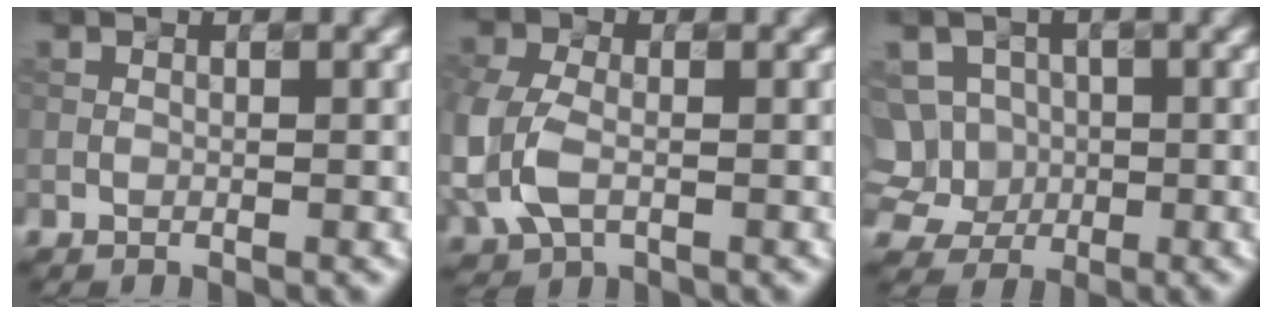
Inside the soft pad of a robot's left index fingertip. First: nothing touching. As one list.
[{"total": 5.1, "force": [-1.0, 3.7, 3.4], "torque": [-0.100, -0.003, -0.023]}, {"total": 5.6, "force": [0.2, 5.4, 1.5], "torque": [-0.024, 0.033, -0.018]}]